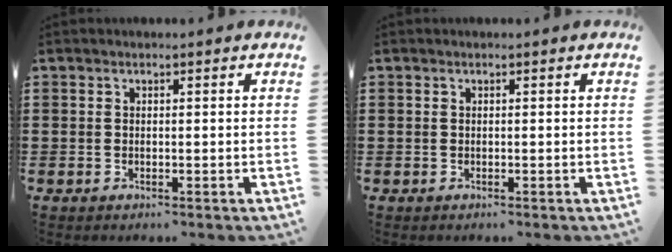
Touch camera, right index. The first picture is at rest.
{"total": 0.0}